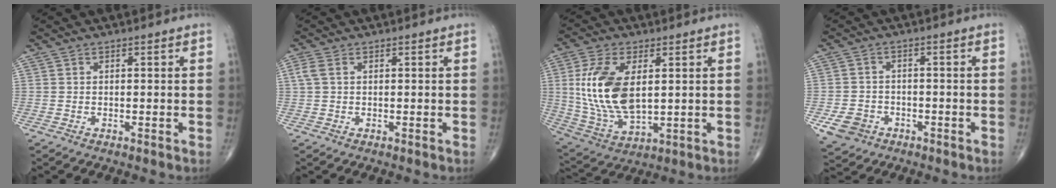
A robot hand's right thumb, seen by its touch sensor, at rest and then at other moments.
{"total": 2.1, "force": [0.6, 1.2, 1.6], "torque": [-0.048, 0.014, 0.015]}
{"total": 15.8, "force": [2.6, 8.3, 13.1], "torque": [-0.264, -0.016, 0.061]}
{"total": 5.7, "force": [-2.6, 4.6, 2.0], "torque": [-0.031, 0.013, -0.039]}